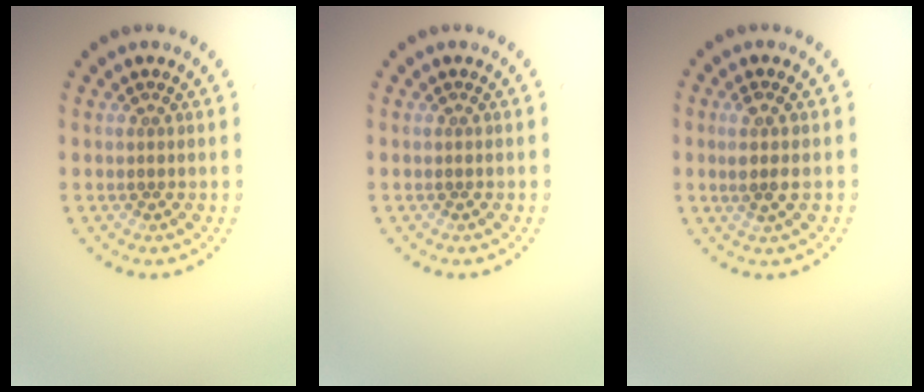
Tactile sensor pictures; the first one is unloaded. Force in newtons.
{"total": 0.0}
{"total": 2.0, "press": 1.7, "slide": 0.9}